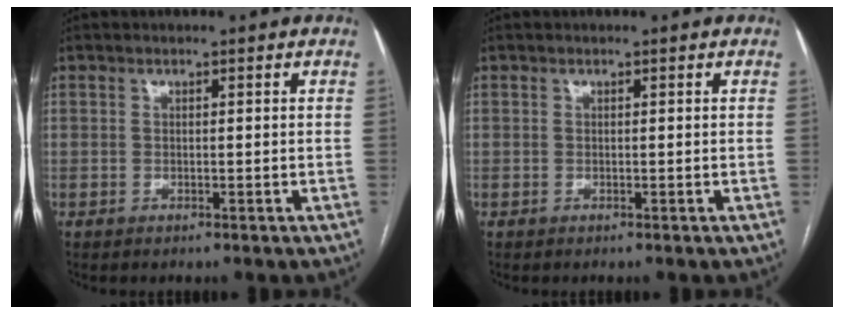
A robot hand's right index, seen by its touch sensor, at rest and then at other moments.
{"total": 0.0}